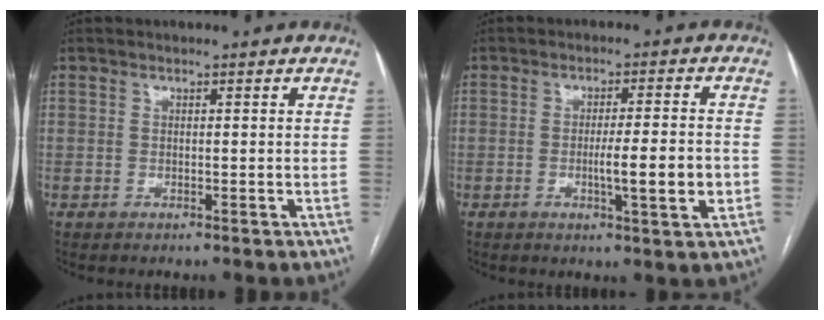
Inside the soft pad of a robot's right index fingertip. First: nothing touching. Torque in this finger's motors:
{"motor_torque": [1.77, -0.23, 0.64, 0.15]}